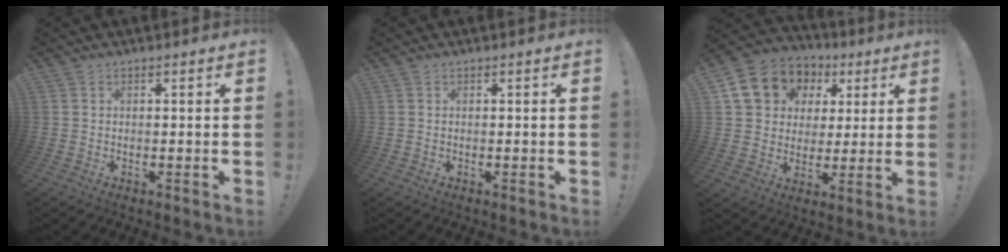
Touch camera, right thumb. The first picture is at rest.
{"total": 0.0}
{"total": 14.3, "force": [5.9, 11.7, 5.8], "torque": [-0.087, -0.022, 0.128]}